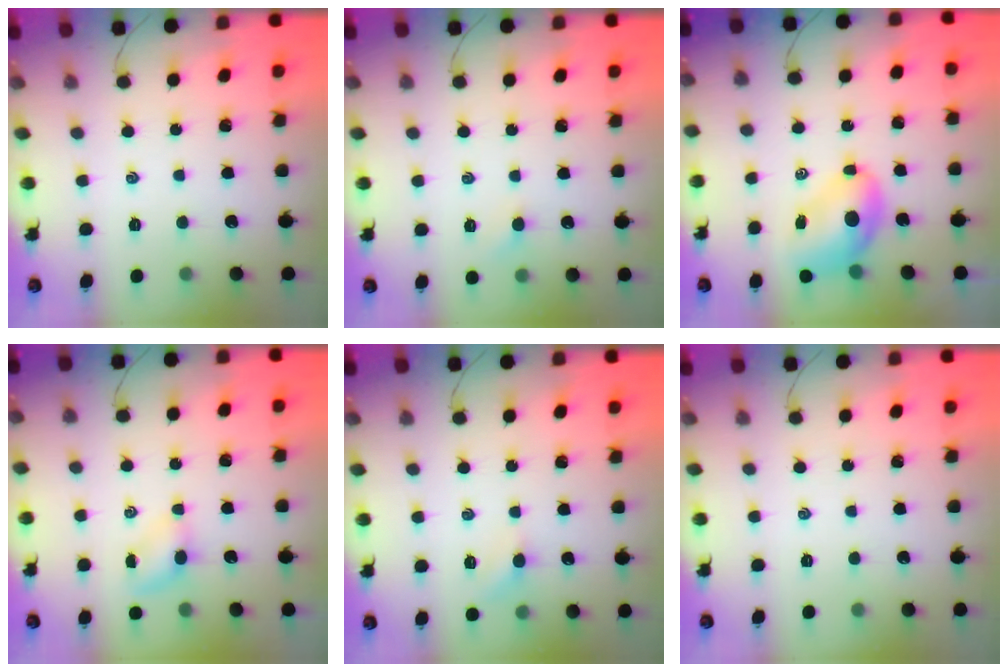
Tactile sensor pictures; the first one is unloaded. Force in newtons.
{"total": 3.3, "press": 3.1, "slide": 1.0}
{"total": 7.5, "press": 7.3, "slide": 1.5}
{"total": 3.9, "press": 3.8, "slide": 1.0}
{"total": 4.6, "press": 4.3, "slide": 1.4}
{"total": 0.0}